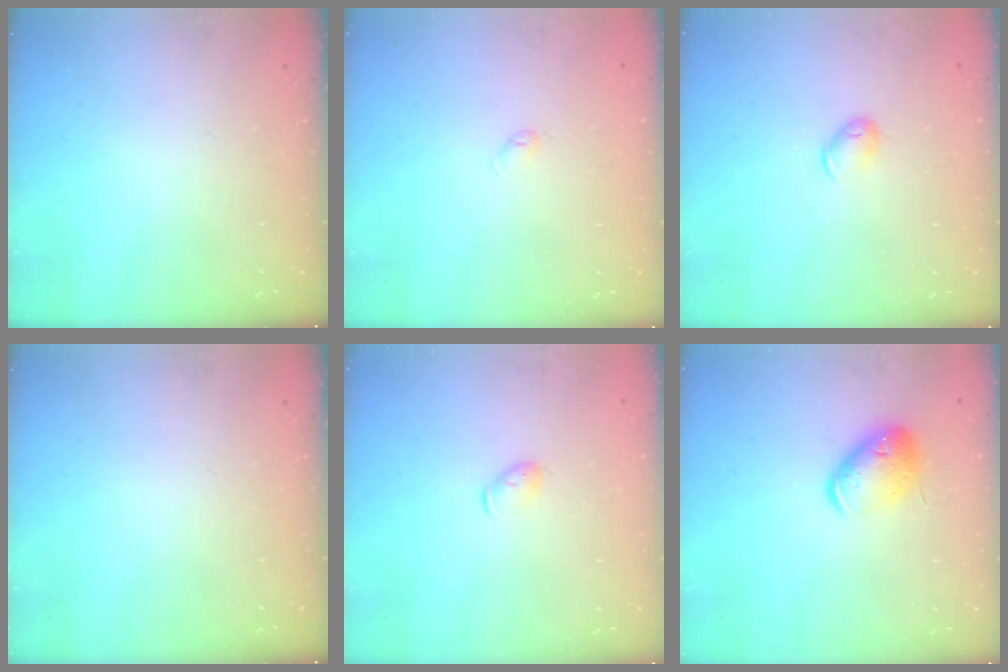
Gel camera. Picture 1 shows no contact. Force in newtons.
{"total": 2.7, "press": 2.6, "slide": 0.4}
{"total": 8.1, "press": 8.0, "slide": 1.0}
{"total": 0.0}
{"total": 3.9, "press": 3.8, "slide": 0.8}
{"total": 11.4, "press": 11.3, "slide": 1.8}